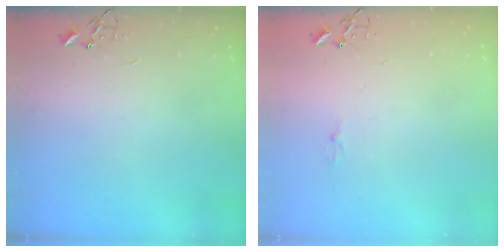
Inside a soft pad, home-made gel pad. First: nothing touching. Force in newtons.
{"total": 3.4, "press": 3.4, "slide": 0.5}